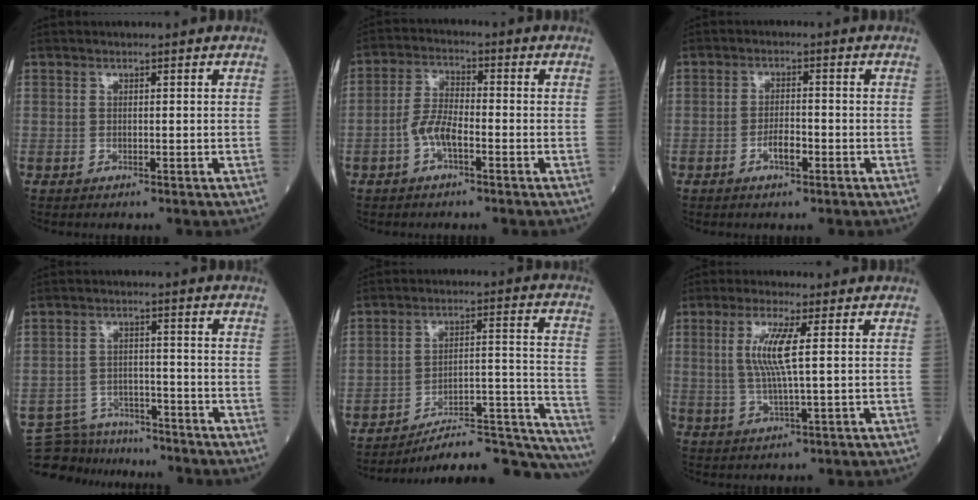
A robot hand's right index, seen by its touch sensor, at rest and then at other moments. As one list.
[{"total": 5.1, "force": [-2.0, 1.9, 4.3], "torque": [-0.088, 0.010, -0.042]}, {"total": 2.9, "force": [-1.3, 0.9, 2.4], "torque": [-0.042, 0.003, -0.023]}, {"total": 9.9, "force": [-9.4, 3.0, 0.1], "torque": [-0.004, 0.020, -0.148]}, {"total": 22.2, "force": [-21.1, 1.4, 6.7], "torque": [-0.020, 0.045, -0.292]}, {"total": 6.4, "force": [1.4, -0.1, 6.3], "torque": [-0.137, -0.001, 0.027]}]